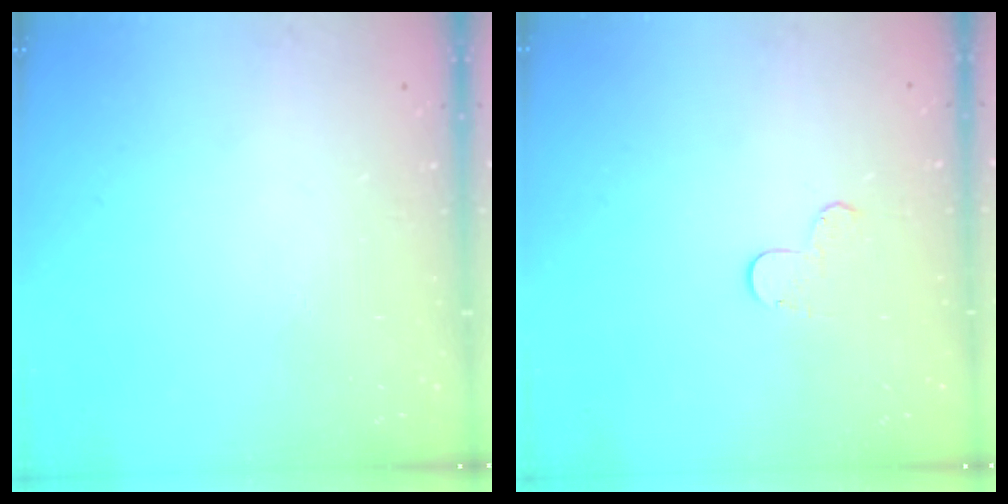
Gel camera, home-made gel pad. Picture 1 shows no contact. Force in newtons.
{"total": 5.7, "press": 5.7, "slide": 0.5}